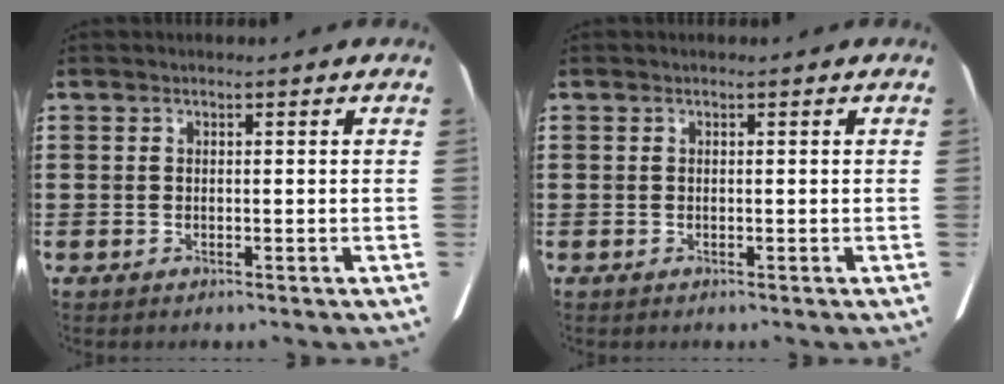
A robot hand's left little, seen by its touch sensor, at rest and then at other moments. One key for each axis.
{"total": 0.0}